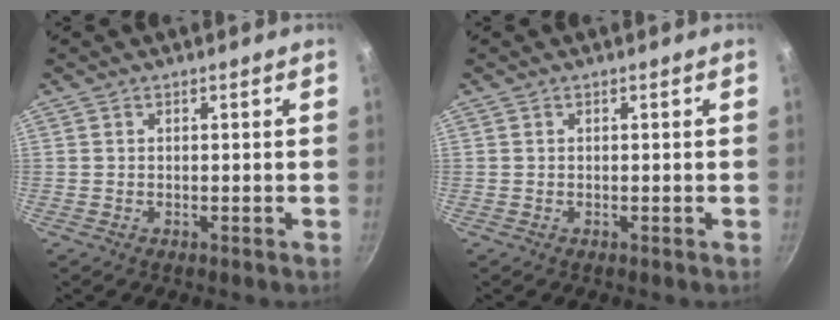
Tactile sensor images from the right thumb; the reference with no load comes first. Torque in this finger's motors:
{"motor_torque": [0.00, 0.00, 0.14, 0.12, 0.04]}